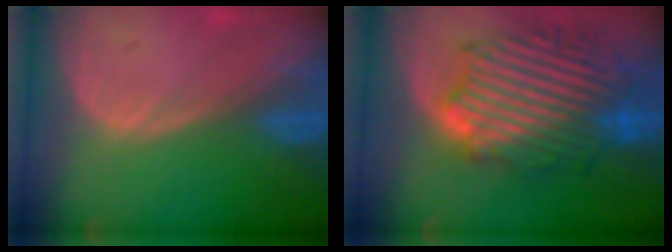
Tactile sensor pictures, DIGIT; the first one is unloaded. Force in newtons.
{"total": 13.2, "press": 13.2, "slide": 1.0}